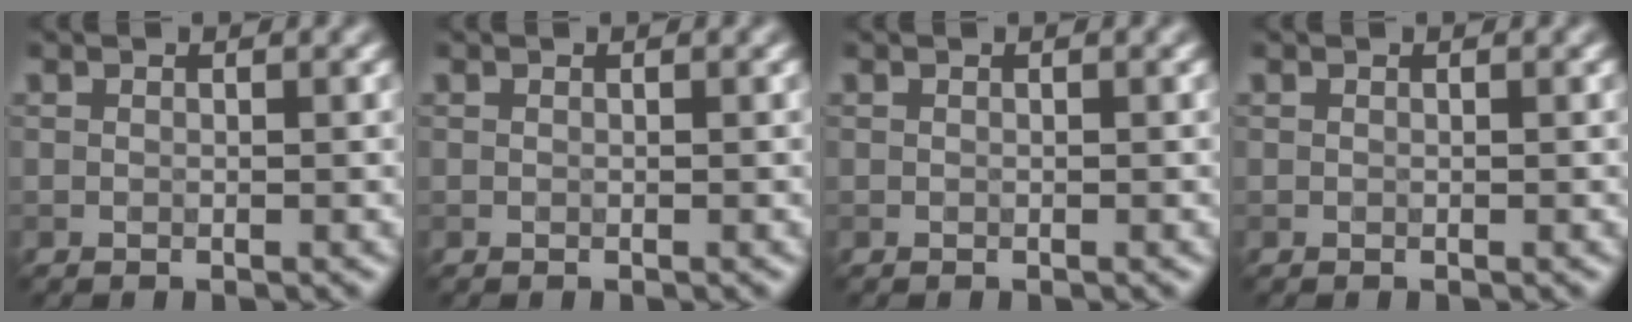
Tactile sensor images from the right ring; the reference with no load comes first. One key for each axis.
{"total": 0.0}
{"total": 0.0}
{"total": 0.0}